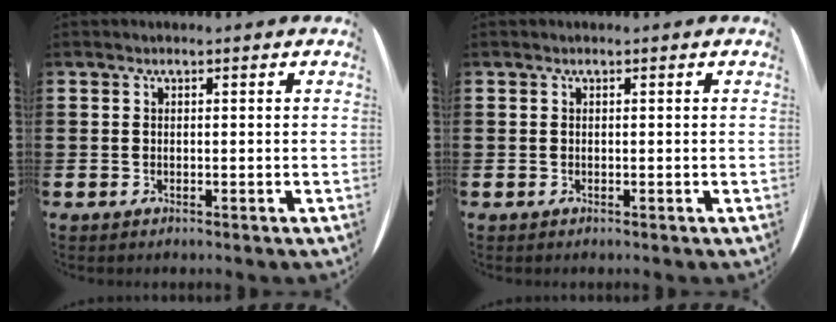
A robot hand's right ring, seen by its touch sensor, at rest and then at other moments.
{"total": 0.0}